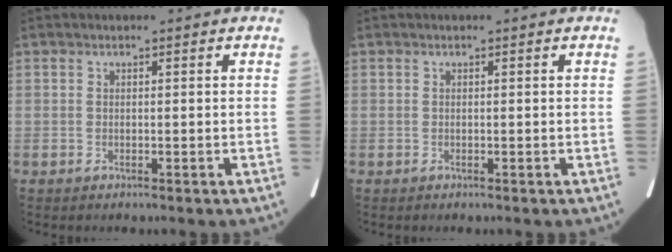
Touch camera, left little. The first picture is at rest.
{"total": 0.0}